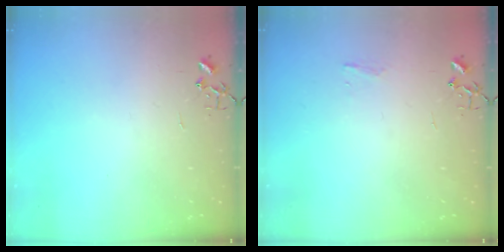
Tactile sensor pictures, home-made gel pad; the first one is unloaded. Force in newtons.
{"total": 3.7, "press": 3.6, "slide": 0.6}